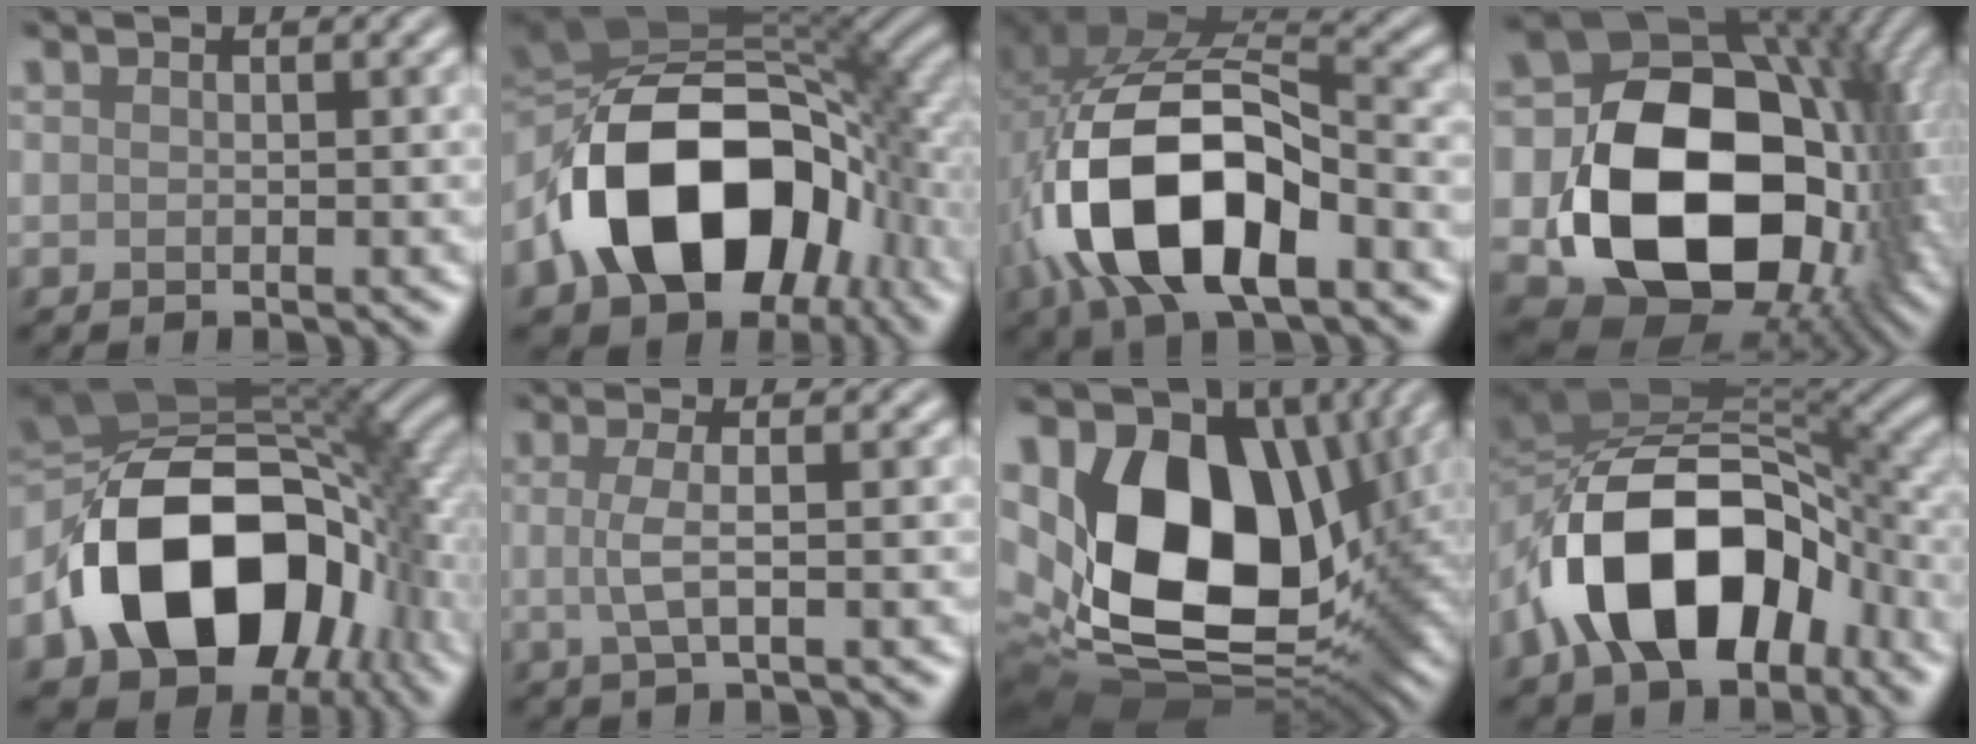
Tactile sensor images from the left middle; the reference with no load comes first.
{"total": 17.0, "force": [-4.4, 11.3, 12.0], "torque": [-0.214, -0.007, -0.077]}
{"total": 14.1, "force": [-4.5, 7.5, 11.0], "torque": [-0.212, -0.002, -0.084]}
{"total": 19.4, "force": [-2.0, 14.3, 13.0], "torque": [-0.231, -0.046, 0.000]}
{"total": 17.0, "force": [-4.2, 11.4, 11.9], "torque": [-0.209, -0.009, -0.077]}
{"total": 2.2, "force": [0.1, 0.3, 2.2], "torque": [-0.049, -0.001, 0.002]}
{"total": 17.5, "force": [2.2, 11.4, 13.1], "torque": [-0.255, -0.022, 0.057]}
{"total": 13.7, "force": [-5.1, 7.9, 9.9], "torque": [-0.159, 0.010, -0.100]}